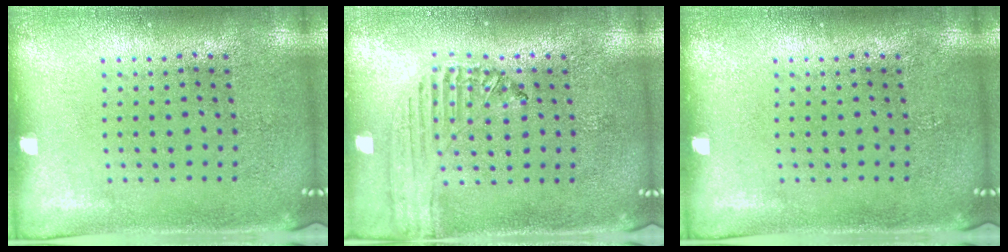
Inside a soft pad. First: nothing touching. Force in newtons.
{"total": 0.5, "press": 0.5, "slide": 0.2}
{"total": 0.0}